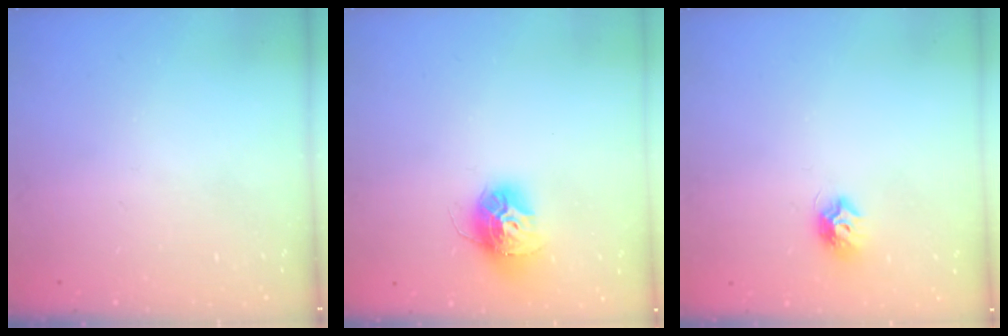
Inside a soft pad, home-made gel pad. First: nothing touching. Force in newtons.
{"total": 12.1, "press": 12.0, "slide": 1.0}
{"total": 7.4, "press": 7.4, "slide": 0.2}